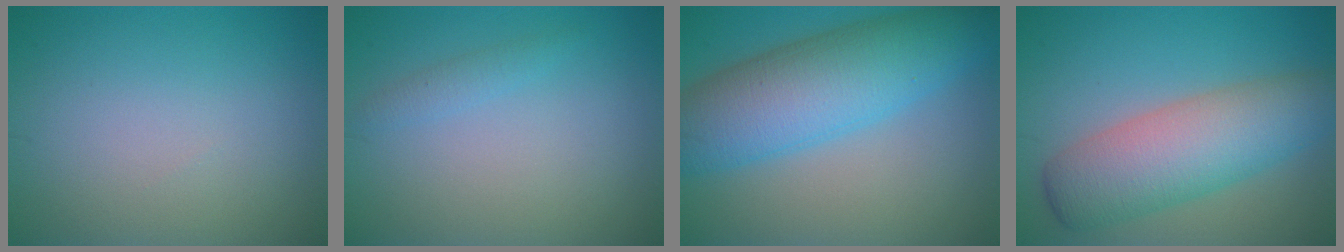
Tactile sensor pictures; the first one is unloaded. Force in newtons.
{"total": 1.1, "press": 1.1, "slide": 0.1}
{"total": 9.4, "press": 9.4, "slide": 0.3}
{"total": 7.6, "press": 7.6, "slide": 0.2}